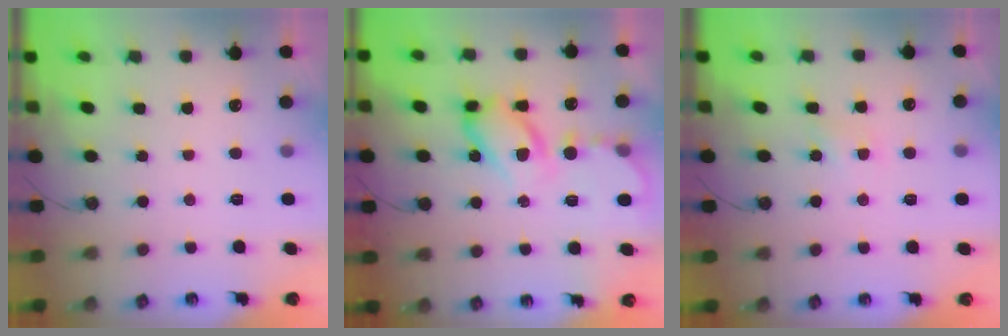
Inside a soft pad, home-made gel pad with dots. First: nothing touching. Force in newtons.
{"total": 14.0, "press": 13.9, "slide": 1.4}
{"total": 5.4, "press": 5.4, "slide": 0.6}